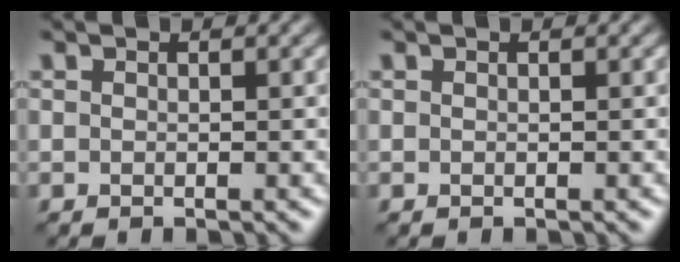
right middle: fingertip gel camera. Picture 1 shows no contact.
{"total": 0.0}